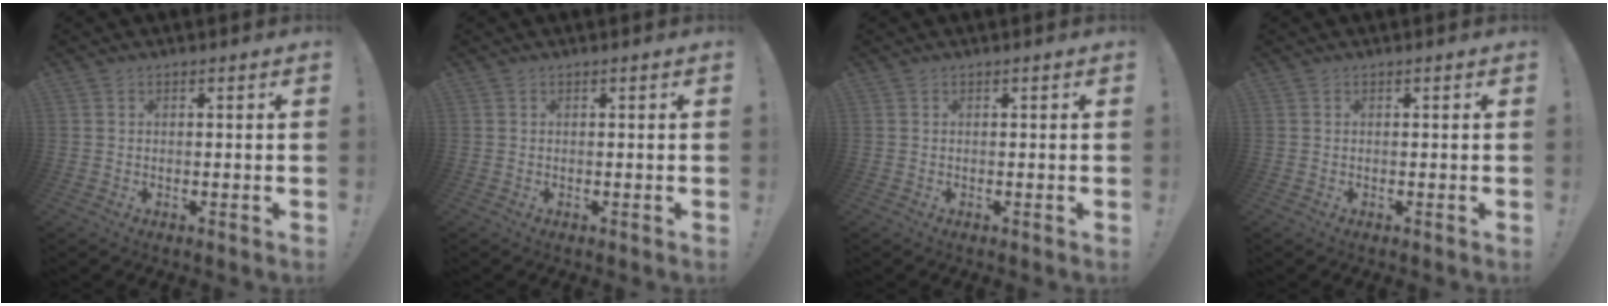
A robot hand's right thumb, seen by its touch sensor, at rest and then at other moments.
{"total": 0.0}
{"total": 0.0}
{"total": 0.0}